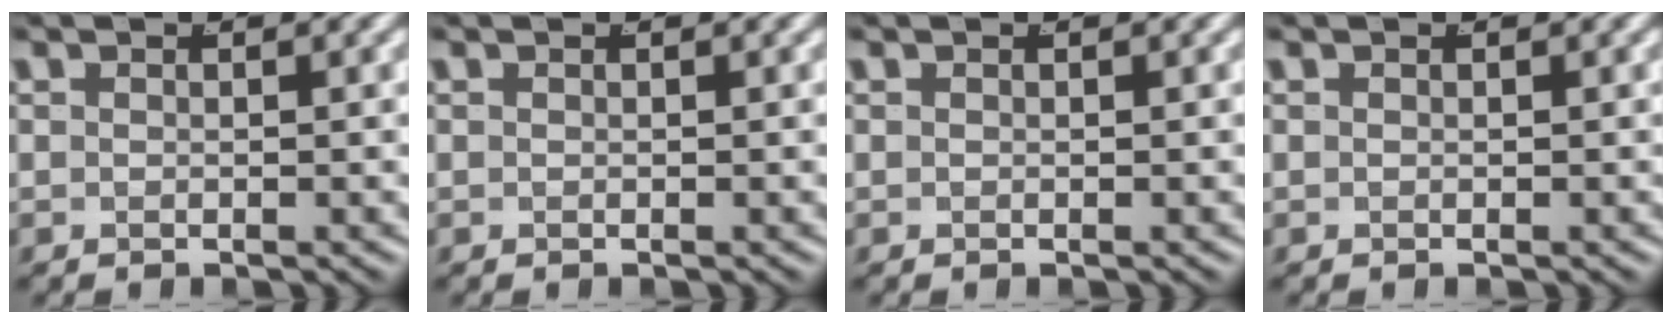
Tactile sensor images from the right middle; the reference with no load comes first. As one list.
[{"total": 0.0}, {"total": 0.0}, {"total": 0.0}]